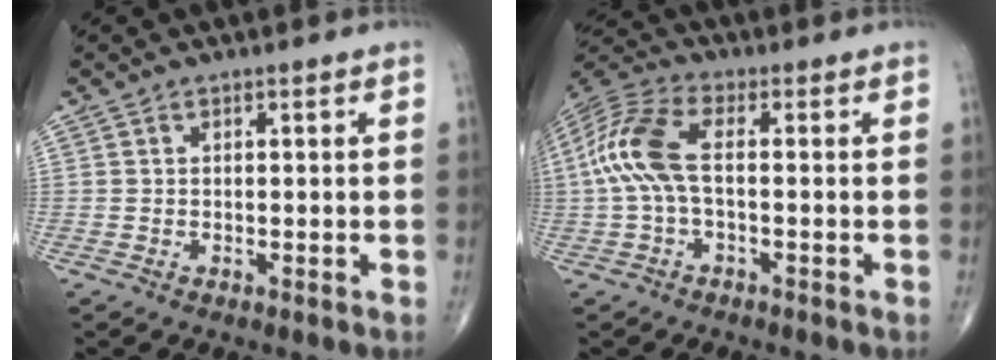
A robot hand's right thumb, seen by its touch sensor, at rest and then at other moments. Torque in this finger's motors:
{"motor_torque": [1.09, 1.09, 1.08, 0.17, 0.15]}